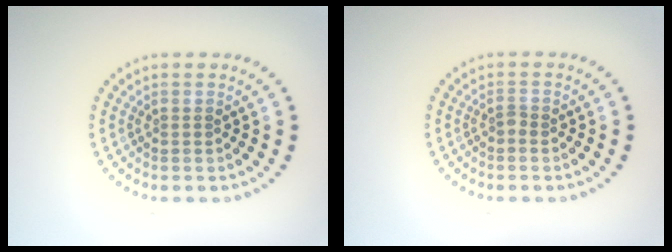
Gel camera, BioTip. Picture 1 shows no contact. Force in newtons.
{"total": 0.8, "press": 0.6, "slide": 0.5}